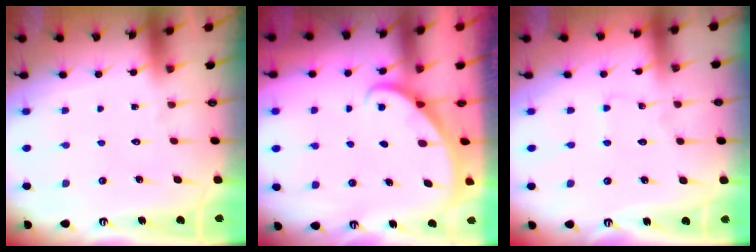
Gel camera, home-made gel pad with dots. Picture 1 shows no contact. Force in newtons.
{"total": 2.1, "press": 2.1, "slide": 0.1}
{"total": 1.2, "press": 1.2, "slide": 0.2}